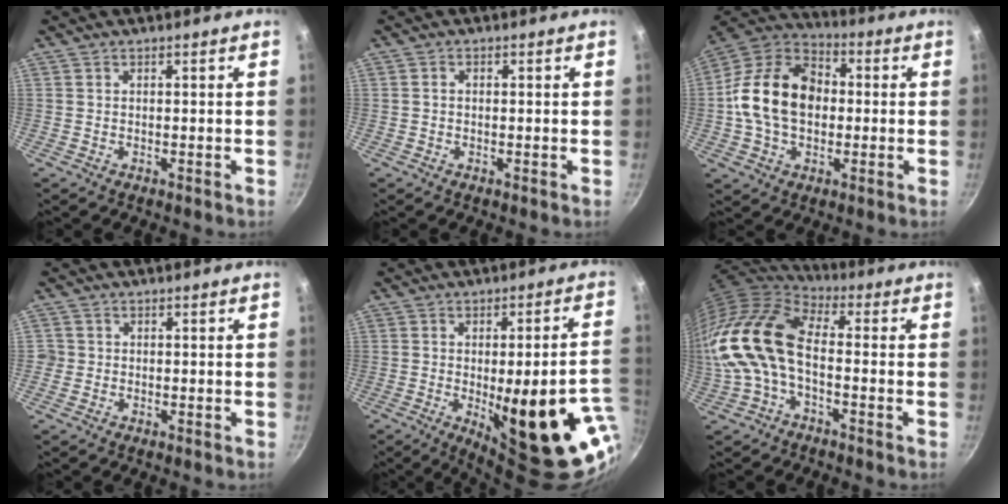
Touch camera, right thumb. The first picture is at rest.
{"total": 0.9, "force": [-0.1, 0.7, 0.6], "torque": [-0.010, 0.006, -0.002]}
{"total": 17.9, "force": [-0.1, 12.8, 12.5], "torque": [-0.193, 0.033, -0.018]}
{"total": 1.4, "force": [-0.3, 1.4, 0.2], "torque": [0.002, 0.005, -0.007]}
{"total": 23.8, "force": [-5.3, 7.5, 21.9], "torque": [-0.249, -0.002, -0.051]}
{"total": 18.1, "force": [-2.3, 9.9, 15.0], "torque": [-0.300, 0.028, -0.060]}